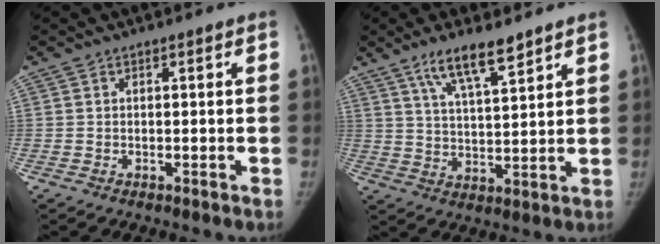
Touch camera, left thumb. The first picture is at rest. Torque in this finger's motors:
{"motor_torque": [0.04, 0.20, -0.01, -0.12, 0.22]}